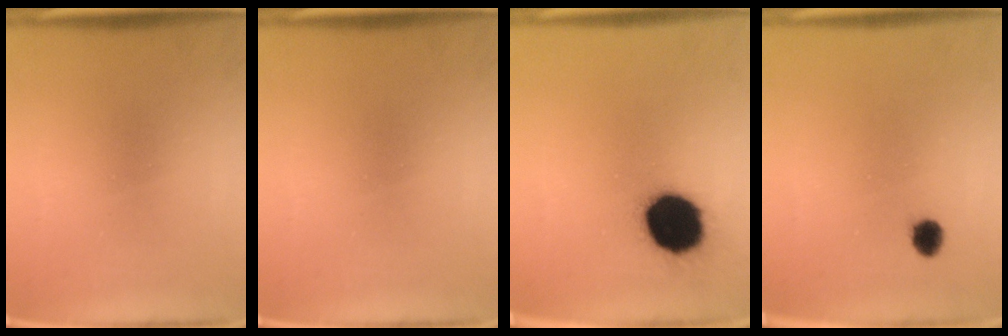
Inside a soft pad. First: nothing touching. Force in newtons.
{"total": 0.0}
{"total": 17.4}
{"total": 2.5}